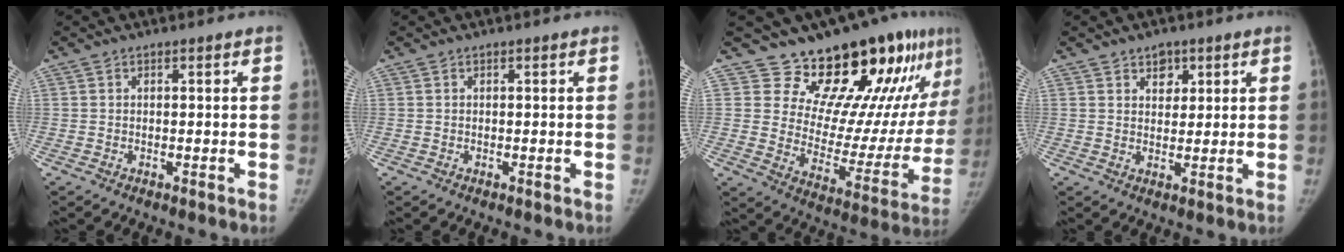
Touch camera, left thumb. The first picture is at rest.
{"total": 0.0}
{"total": 21.0, "force": [15.6, 8.6, 11.2], "torque": [-0.095, -0.113, 0.216]}
{"total": 3.6, "force": [2.0, 2.6, 1.5], "torque": [0.000, -0.012, 0.031]}